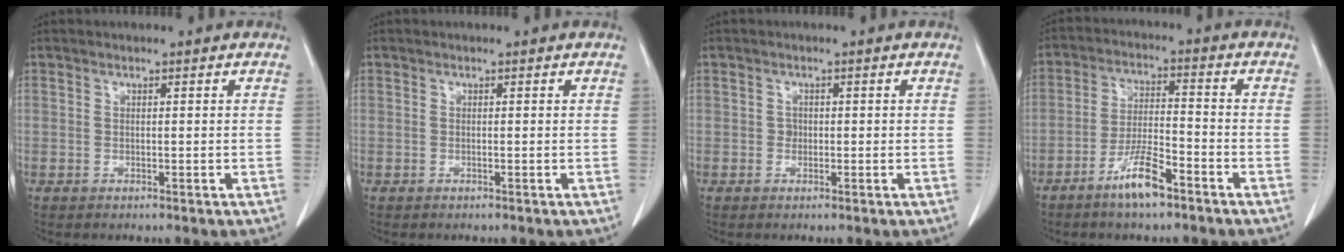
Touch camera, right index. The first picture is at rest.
{"total": 0.0}
{"total": 1.0, "force": [-0.1, 0.9, 0.3], "torque": [-0.002, 0.004, -0.002]}
{"total": 7.4, "force": [-4.9, 1.1, 5.4], "torque": [-0.112, -0.006, -0.090]}